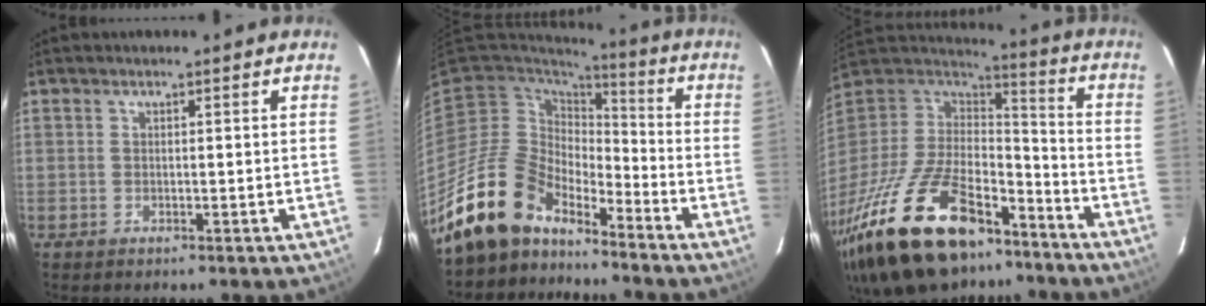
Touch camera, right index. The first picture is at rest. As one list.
[{"total": 14.5, "force": [-12.6, 6.0, 3.9], "torque": [-0.089, 0.011, -0.235]}, {"total": 34.0, "force": [-22.2, 15.5, 20.5], "torque": [-0.421, -0.034, -0.351]}]